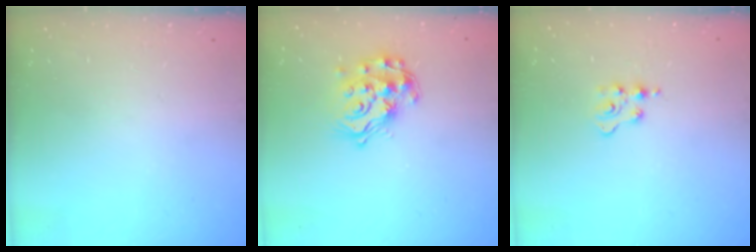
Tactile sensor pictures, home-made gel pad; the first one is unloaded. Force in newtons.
{"total": 16.4, "press": 16.4, "slide": 1.0}
{"total": 2.9, "press": 2.9, "slide": 0.4}